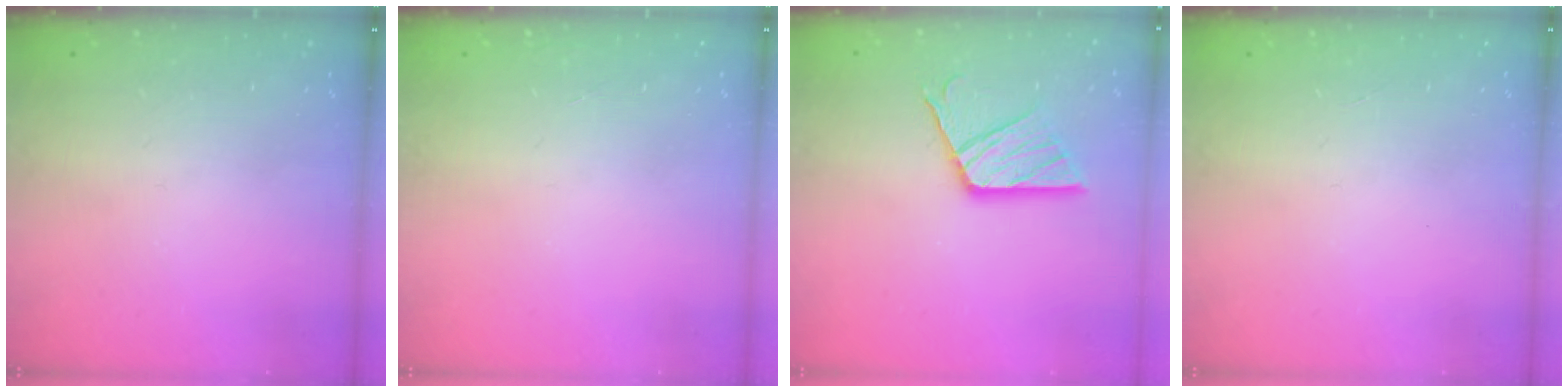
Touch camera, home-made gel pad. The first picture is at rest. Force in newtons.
{"total": 0.0}
{"total": 13.0, "press": 13.0, "slide": 1.1}
{"total": 0.0}